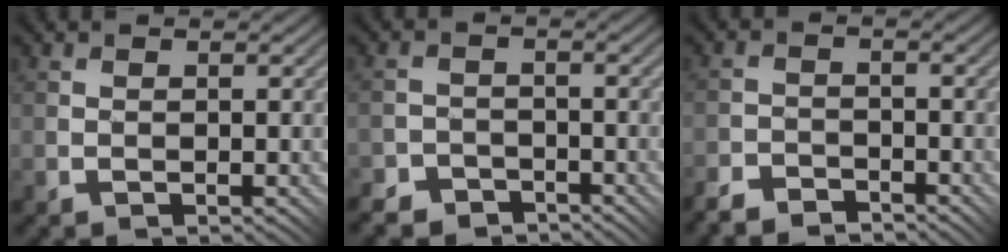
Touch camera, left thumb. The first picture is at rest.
{"total": 5.2, "force": [-4.5, 2.5, 0.3], "torque": [0.009, 0.001, -0.074]}
{"total": 4.2, "force": [-4.0, 1.0, 0.9], "torque": [-0.014, 0.002, -0.081]}